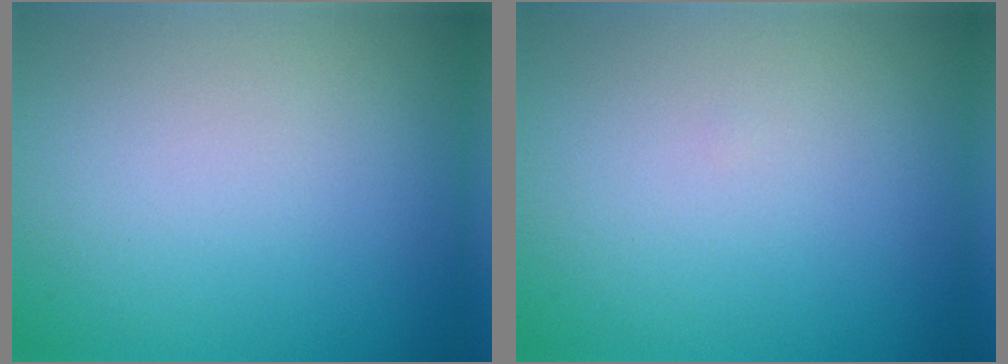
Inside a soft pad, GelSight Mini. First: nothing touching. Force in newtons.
{"total": 0.0}